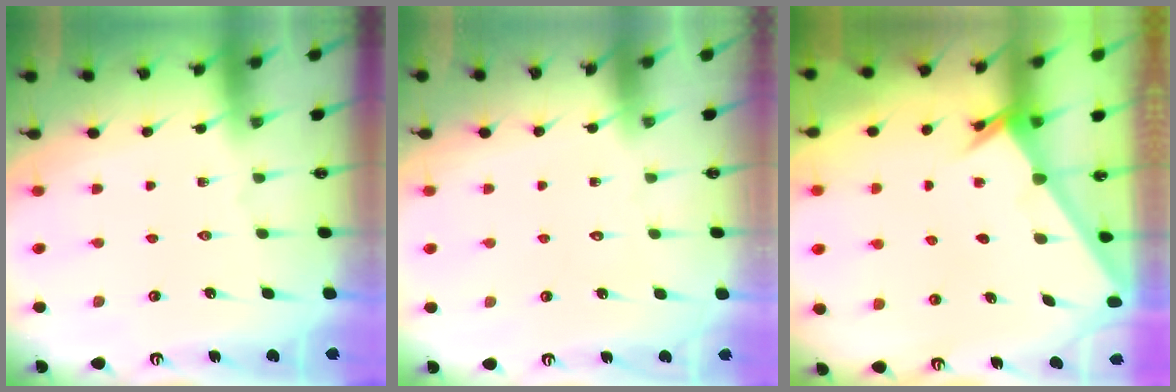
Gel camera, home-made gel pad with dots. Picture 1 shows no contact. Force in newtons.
{"total": 1.5, "press": 1.5, "slide": 0.1}
{"total": 2.3, "press": 2.3, "slide": 0.2}